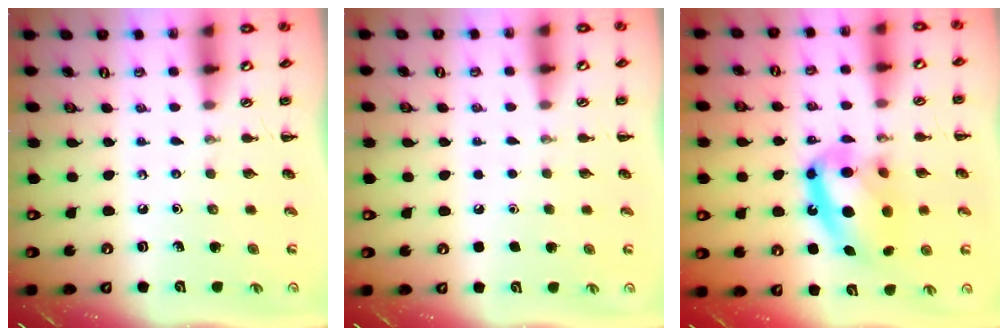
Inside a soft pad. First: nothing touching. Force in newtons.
{"total": 1.6, "press": 1.5, "slide": 0.1}
{"total": 15.5, "press": 15.0, "slide": 3.7}